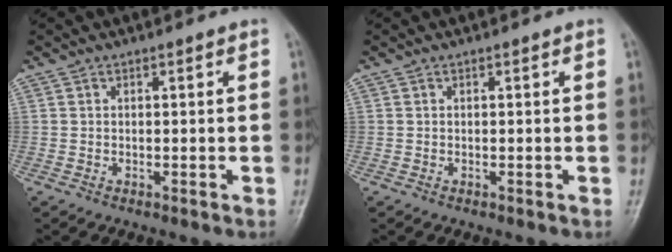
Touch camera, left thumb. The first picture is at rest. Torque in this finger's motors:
{"motor_torque": [0.00, 0.01, -0.01, -0.03, 0.00]}